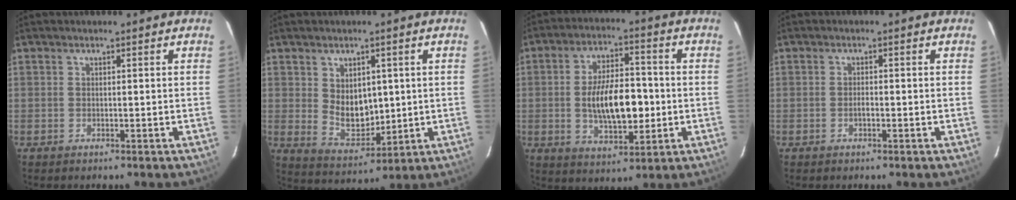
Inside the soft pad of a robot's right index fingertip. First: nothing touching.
{"total": 8.1, "force": [1.5, 5.8, 5.4], "torque": [-0.091, -0.010, 0.049]}
{"total": 12.9, "force": [-1.4, 5.9, 11.4], "torque": [-0.205, 0.005, -0.014]}
{"total": 1.1, "force": [-0.4, 0.5, 0.8], "torque": [-0.015, 0.000, -0.008]}